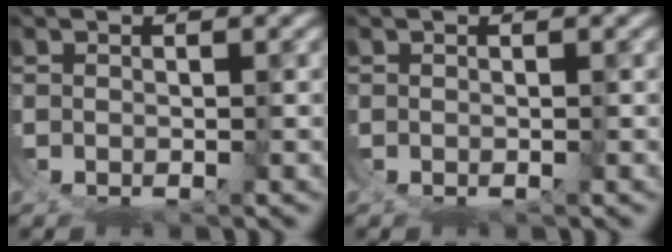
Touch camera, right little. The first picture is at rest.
{"total": 0.0}